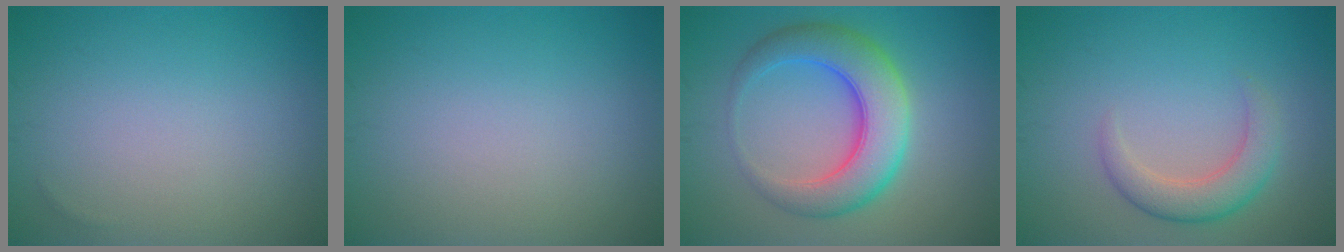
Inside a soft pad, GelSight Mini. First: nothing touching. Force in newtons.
{"total": 0.0}
{"total": 7.0, "press": 7.0, "slide": 0.1}
{"total": 3.3, "press": 3.3, "slide": 0.3}